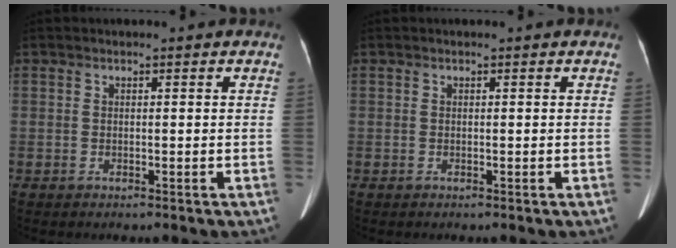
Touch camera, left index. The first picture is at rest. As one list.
[{"total": 0.0}]